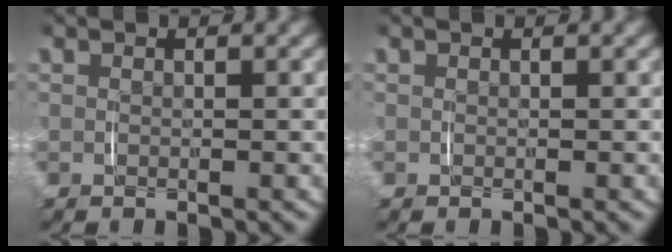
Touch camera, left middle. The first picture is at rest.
{"total": 0.0}